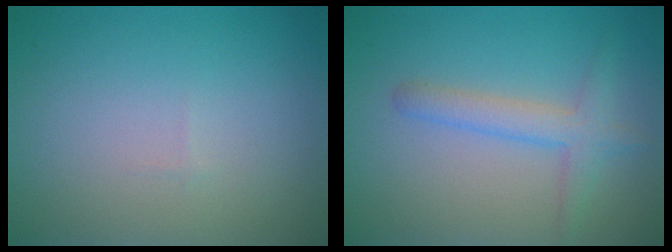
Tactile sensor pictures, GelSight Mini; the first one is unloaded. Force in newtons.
{"total": 2.8, "press": 2.8, "slide": 0.2}